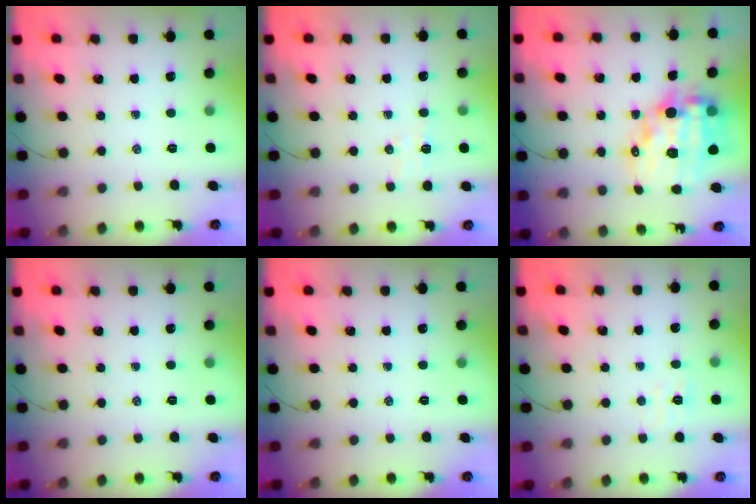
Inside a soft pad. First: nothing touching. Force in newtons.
{"total": 4.4, "press": 4.2, "slide": 1.1}
{"total": 16.4, "press": 15.9, "slide": 3.8}
{"total": 0.0}
{"total": 0.0}
{"total": 4.7, "press": 4.7, "slide": 0.7}